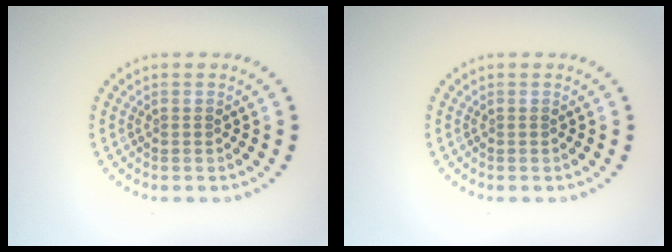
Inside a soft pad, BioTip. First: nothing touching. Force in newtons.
{"total": 0.0}